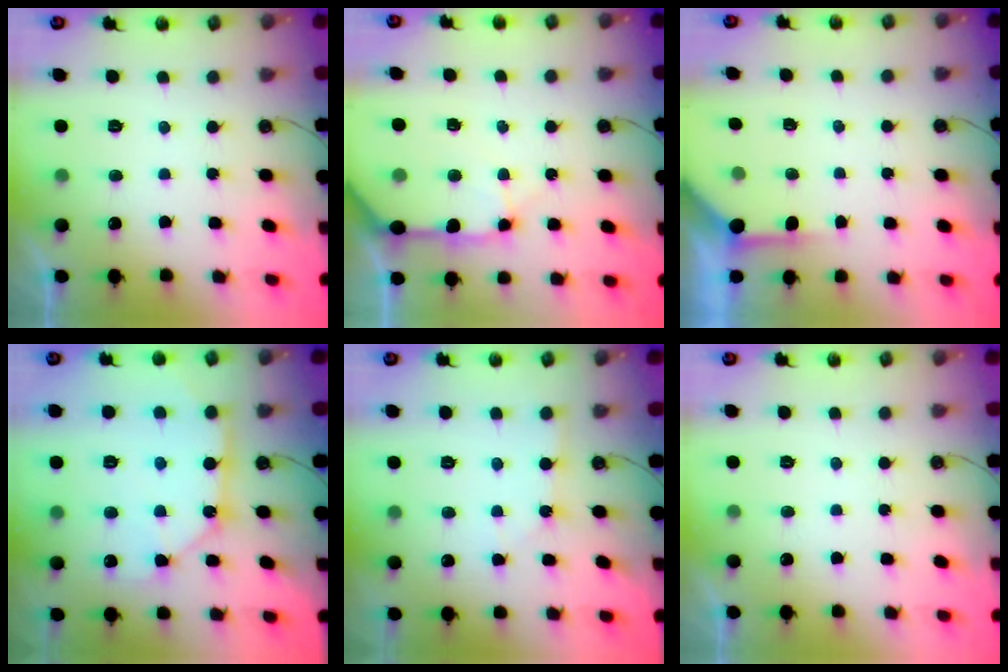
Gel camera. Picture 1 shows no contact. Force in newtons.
{"total": 12.3, "press": 12.1, "slide": 1.8}
{"total": 3.8, "press": 3.8, "slide": 0.4}
{"total": 10.5, "press": 10.4, "slide": 1.1}
{"total": 2.1, "press": 2.1, "slide": 0.3}
{"total": 0.0}